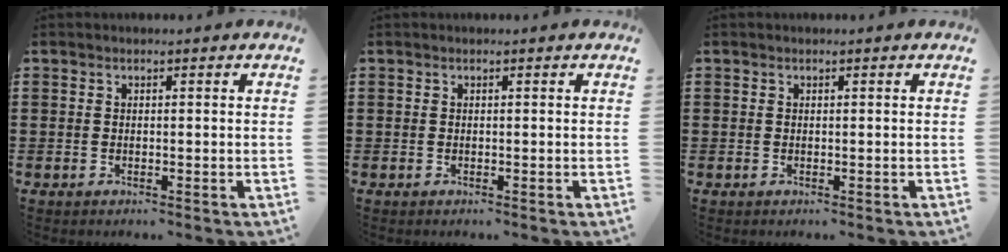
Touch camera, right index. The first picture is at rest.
{"total": 0.0}
{"total": 0.0}